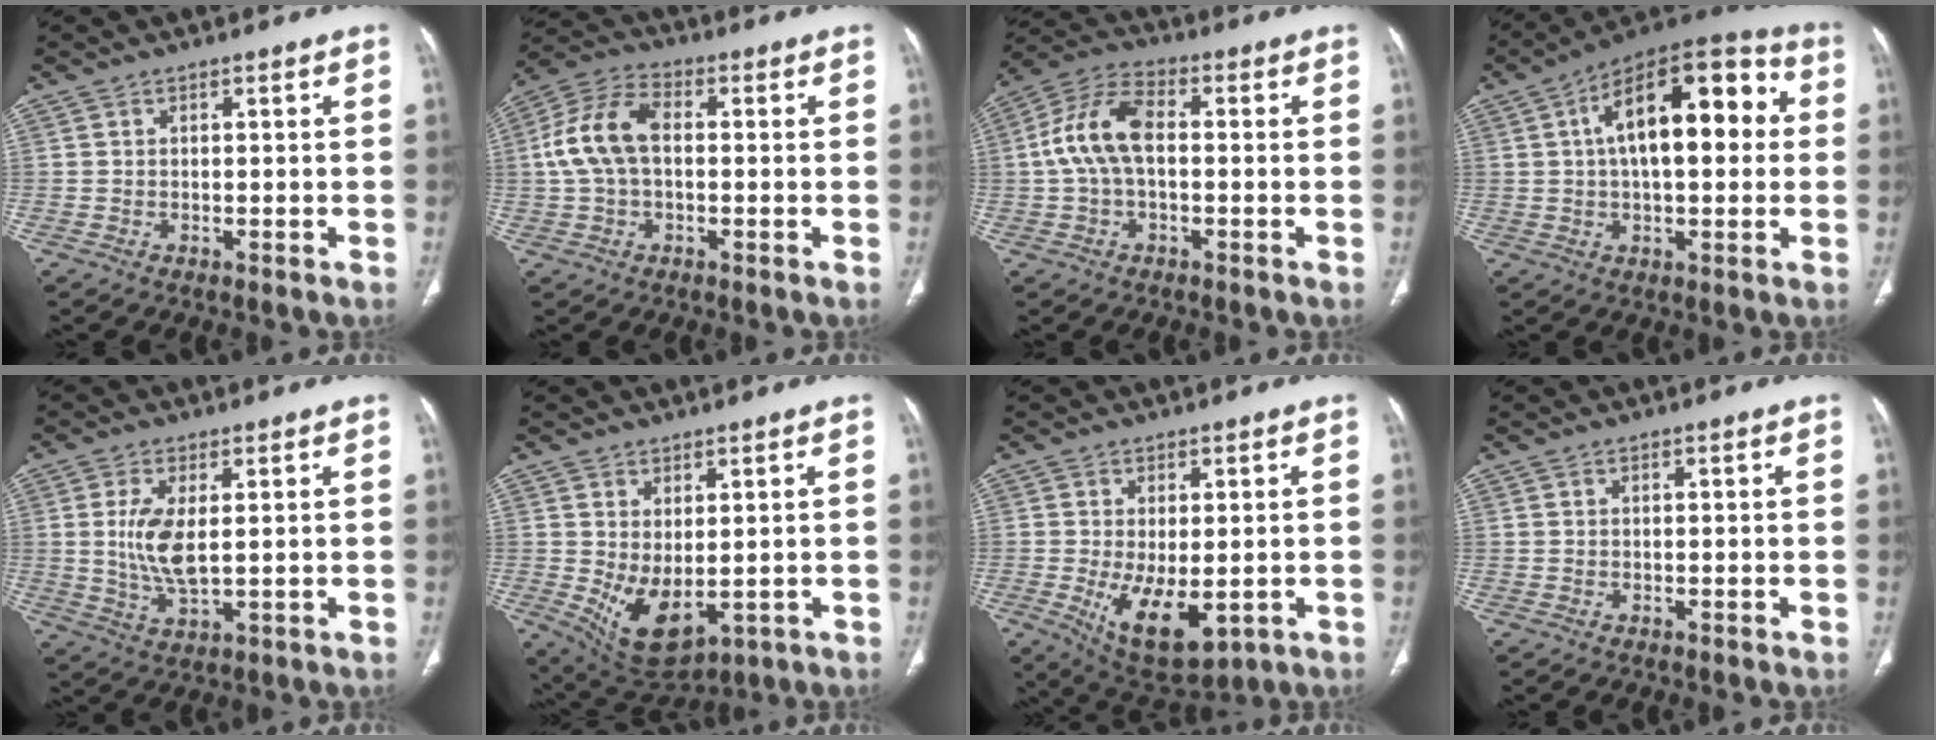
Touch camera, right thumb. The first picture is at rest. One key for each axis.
{"total": 10.9, "fx": 0.5, "fy": 6.8, "fz": 8.6, "tx": -0.179, "ty": 0.031, "tz": 0.003}
{"total": 10.7, "fx": 0.1, "fy": 5.9, "fz": 8.9, "tx": -0.187, "ty": 0.033, "tz": -0.003}
{"total": 20.0, "fx": 3.5, "fy": 9.5, "fz": 17.3, "tx": -0.242, "ty": 0.038, "tz": 0.043}
{"total": 7.7, "fx": 1.0, "fy": 3.1, "fz": 7.0, "tx": -0.151, "ty": -0.018, "tz": 0.027}
{"total": 9.1, "fx": -0.7, "fy": 4.8, "fz": 7.7, "tx": -0.126, "ty": -0.014, "tz": 0.016}
{"total": 10.7, "fx": -2.5, "fy": 5.2, "fz": 9.0, "tx": -0.140, "ty": -0.021, "tz": -0.020}
{"total": 0.0}